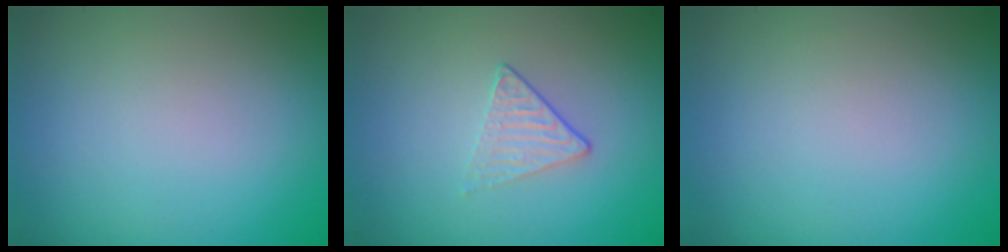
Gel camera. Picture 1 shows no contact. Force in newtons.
{"total": 1.3, "press": 0.9, "slide": 0.9}
{"total": 0.0}